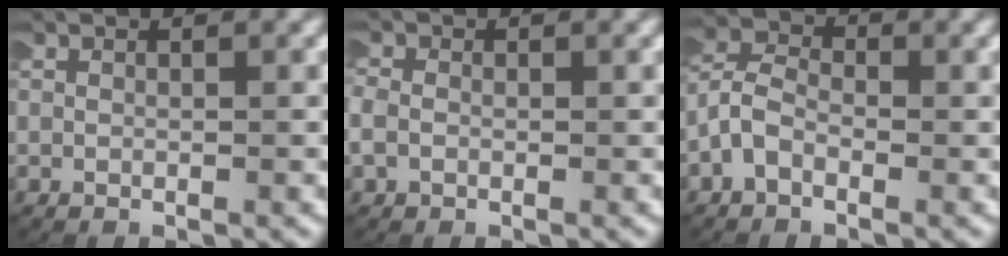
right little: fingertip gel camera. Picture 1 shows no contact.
{"total": 2.1, "force": [-0.1, 1.8, 1.0], "torque": [-0.033, -0.001, -0.004]}
{"total": 3.6, "force": [-0.6, 3.0, 2.0], "torque": [-0.048, 0.000, -0.021]}